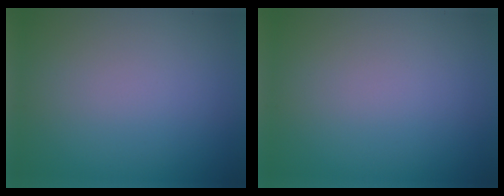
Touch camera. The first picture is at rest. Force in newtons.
{"total": 0.0}